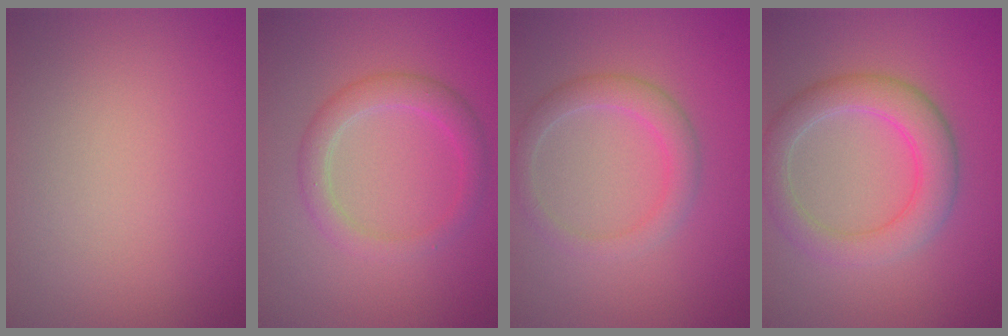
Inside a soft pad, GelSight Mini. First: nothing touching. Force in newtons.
{"total": 2.9, "press": 2.9, "slide": 0.1}
{"total": 2.7, "press": 2.7, "slide": 0.2}
{"total": 4.7, "press": 4.7, "slide": 0.6}